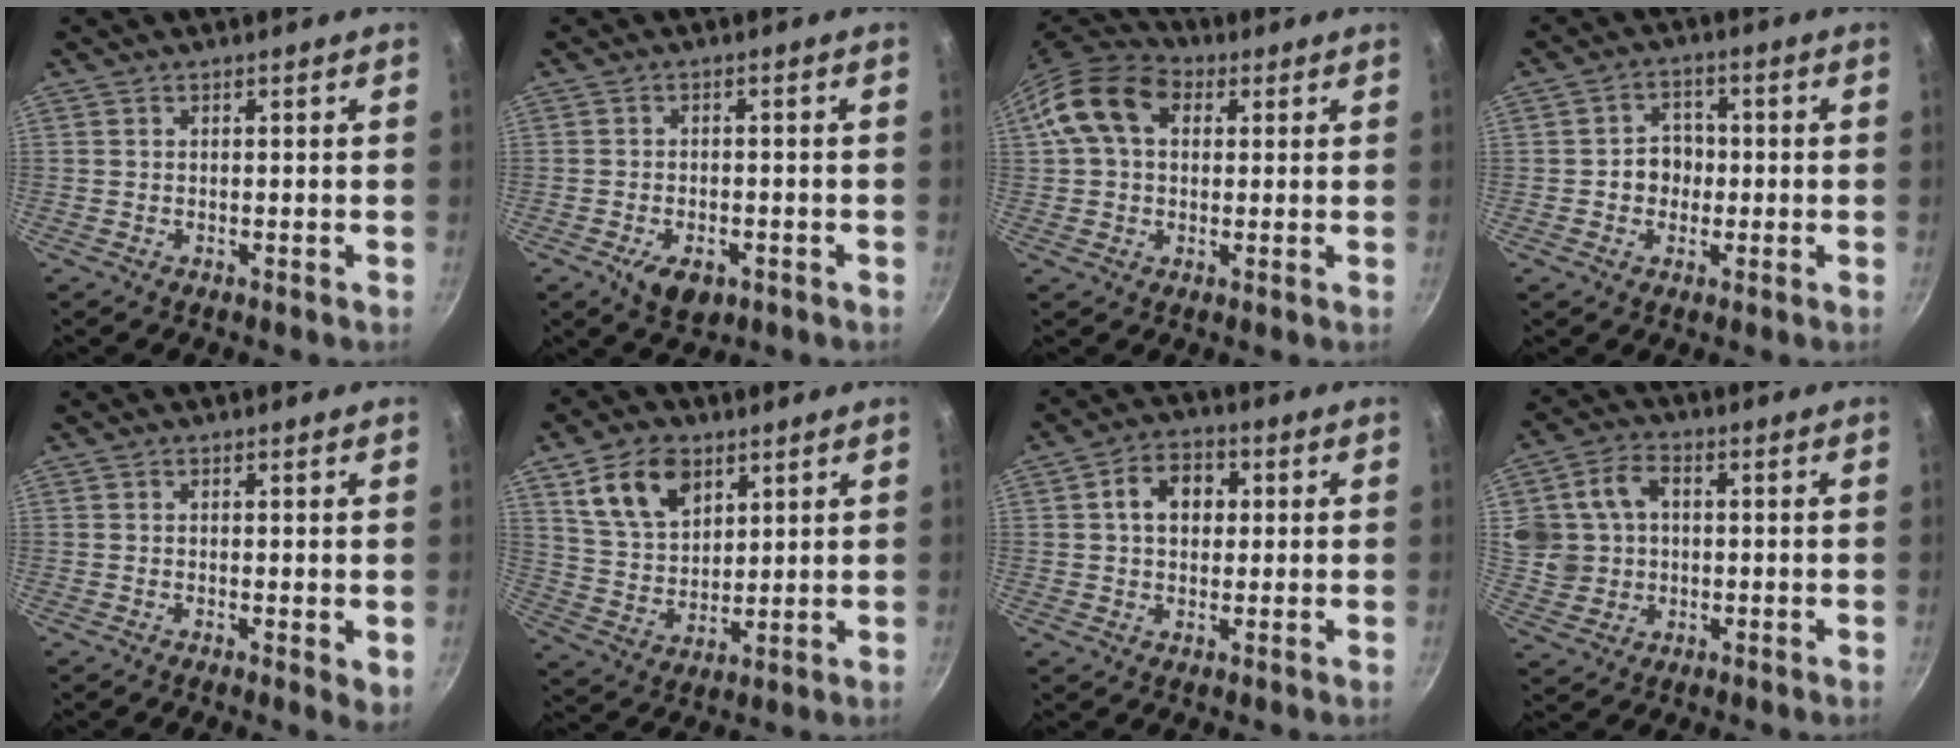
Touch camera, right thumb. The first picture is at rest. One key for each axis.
{"total": 6.0, "fx": -2.8, "fy": 3.4, "fz": 4.1, "tx": -0.060, "ty": 0.010, "tz": -0.037}
{"total": 12.5, "fx": 3.3, "fy": 8.8, "fz": 8.1, "tx": -0.127, "ty": 0.023, "tz": 0.041}
{"total": 5.4, "fx": -0.5, "fy": 4.6, "fz": 2.6, "tx": -0.004, "ty": 0.013, "tz": -0.013}
{"total": 2.7, "fx": 0.1, "fy": 1.0, "fz": 2.6, "tx": -0.031, "ty": -0.010, "tz": 0.000}
{"total": 12.3, "fx": 6.1, "fy": 8.0, "fz": 7.0, "tx": -0.100, "ty": -0.021, "tz": 0.122}
{"total": 7.6, "fx": 1.4, "fy": 5.7, "fz": 4.9, "tx": -0.054, "ty": 0.012, "tz": 0.013}
{"total": 10.0, "fx": 1.7, "fy": 8.4, "fz": 5.1, "tx": -0.075, "ty": 0.012, "tz": 0.034}